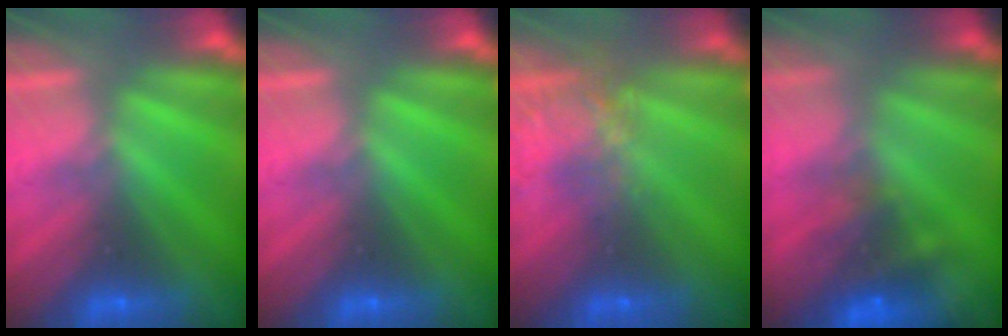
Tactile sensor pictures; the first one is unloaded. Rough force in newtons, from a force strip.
{"total": 0.0}
{"total": 7.4}
{"total": 7.4}